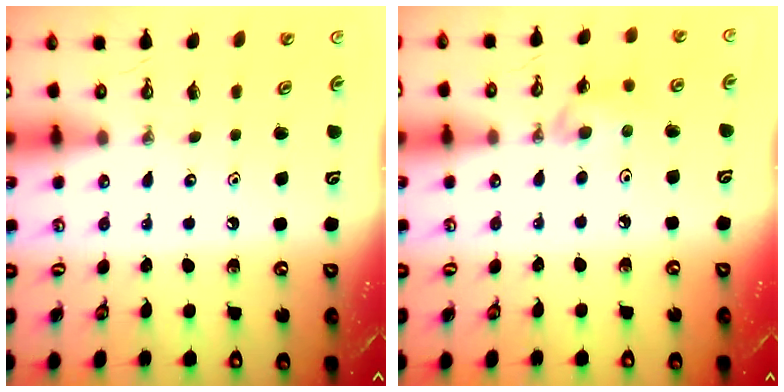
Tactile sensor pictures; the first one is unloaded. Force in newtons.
{"total": 6.4, "press": 6.2, "slide": 1.6}